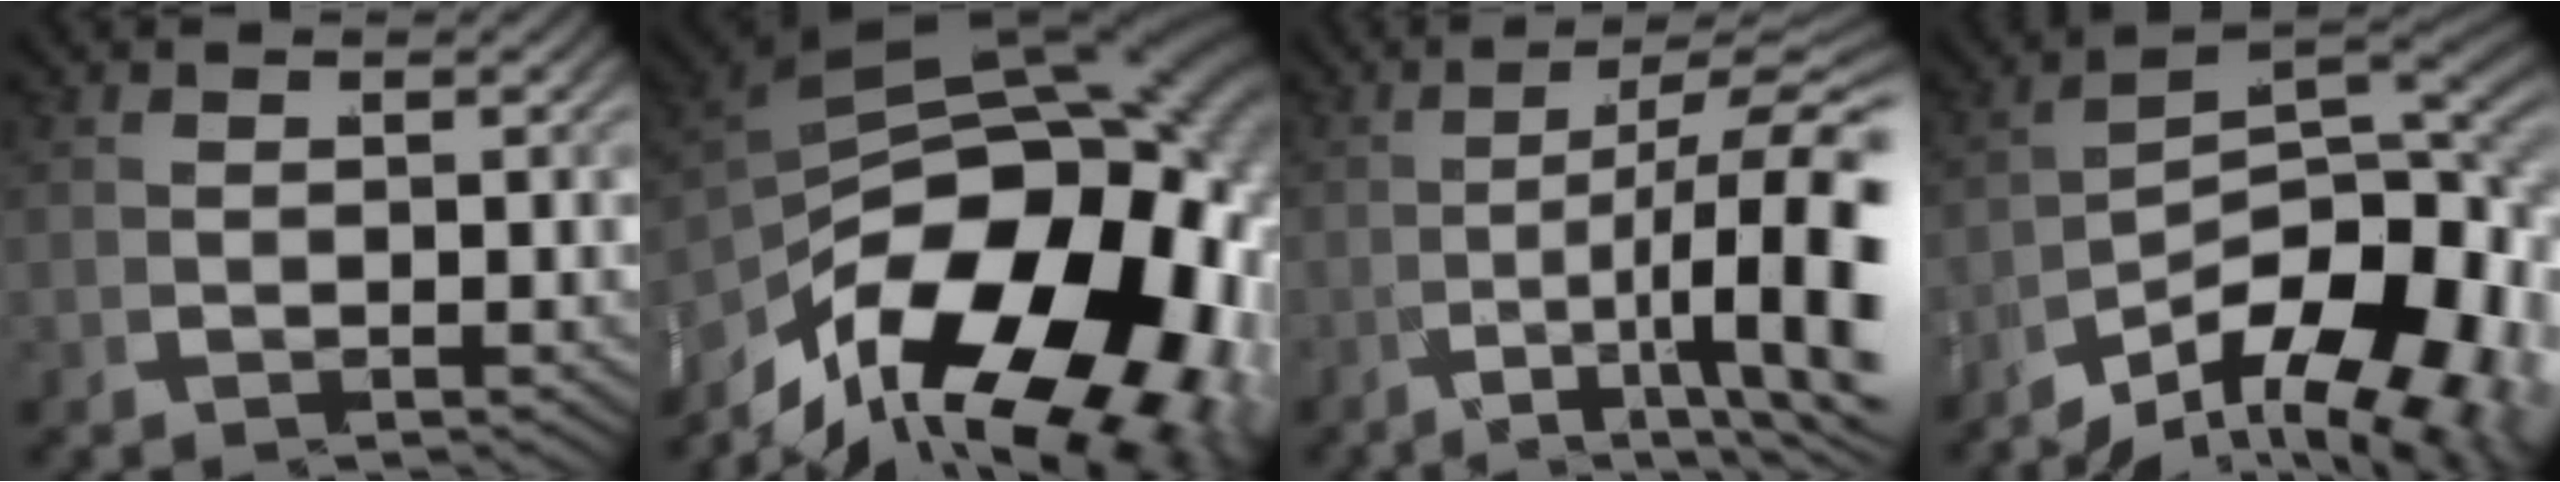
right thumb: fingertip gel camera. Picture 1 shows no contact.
{"total": 28.5, "force": [-2.8, 17.7, 22.2], "torque": [-0.340, -0.054, -0.018]}
{"total": 9.4, "force": [-2.3, 4.2, 8.1], "torque": [-0.137, -0.021, -0.024]}
{"total": 16.5, "force": [-2.2, 10.5, 12.5], "torque": [-0.174, -0.034, -0.027]}